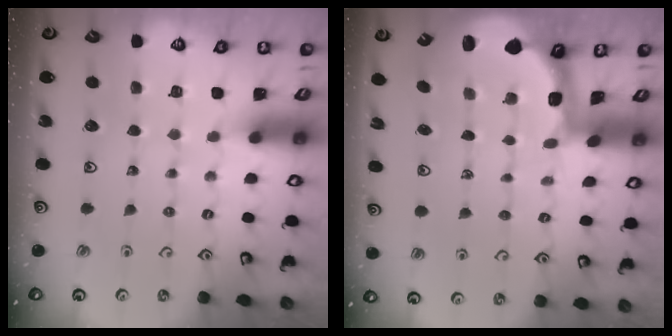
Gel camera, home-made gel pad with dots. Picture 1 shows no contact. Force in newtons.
{"total": 2.1, "press": 1.8, "slide": 1.0}